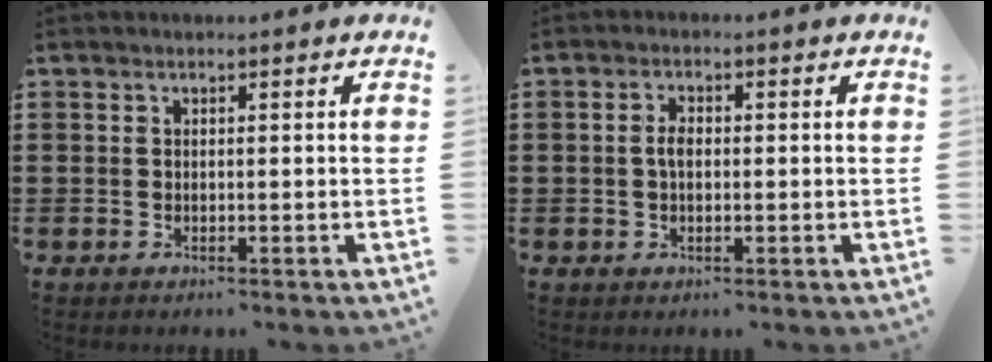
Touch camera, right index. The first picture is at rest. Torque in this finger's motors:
{"motor_torque": [0.72, -0.15, 0.28, 0.08]}